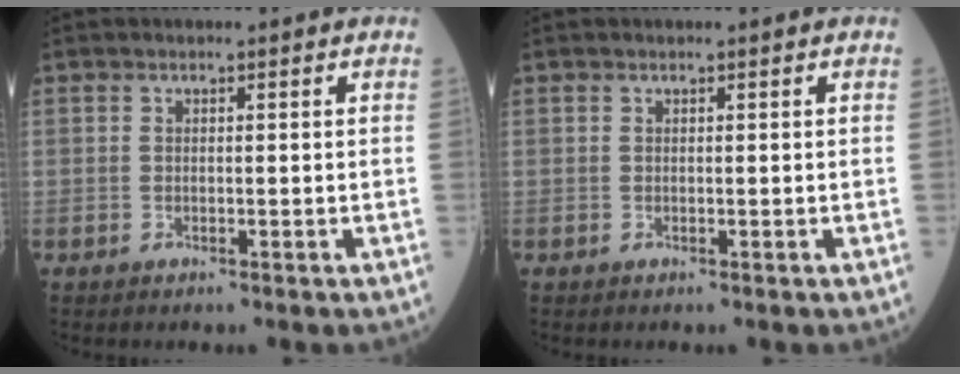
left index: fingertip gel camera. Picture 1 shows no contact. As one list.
[{"total": 0.0}]